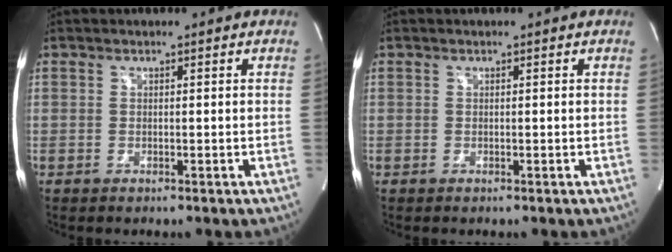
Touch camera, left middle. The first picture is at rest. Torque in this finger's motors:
{"motor_torque": [-0.02, -0.01, 0.06, 0.01]}